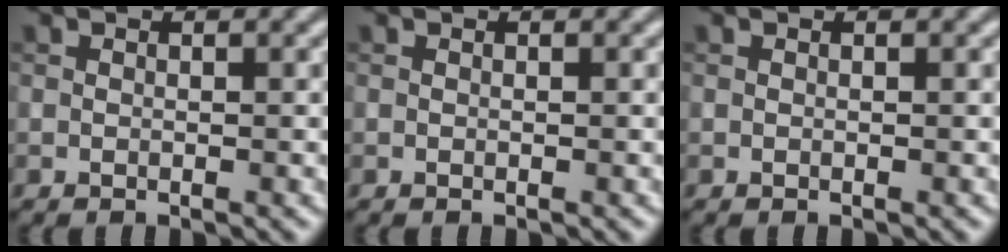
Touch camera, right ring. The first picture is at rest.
{"total": 0.0}
{"total": 0.0}